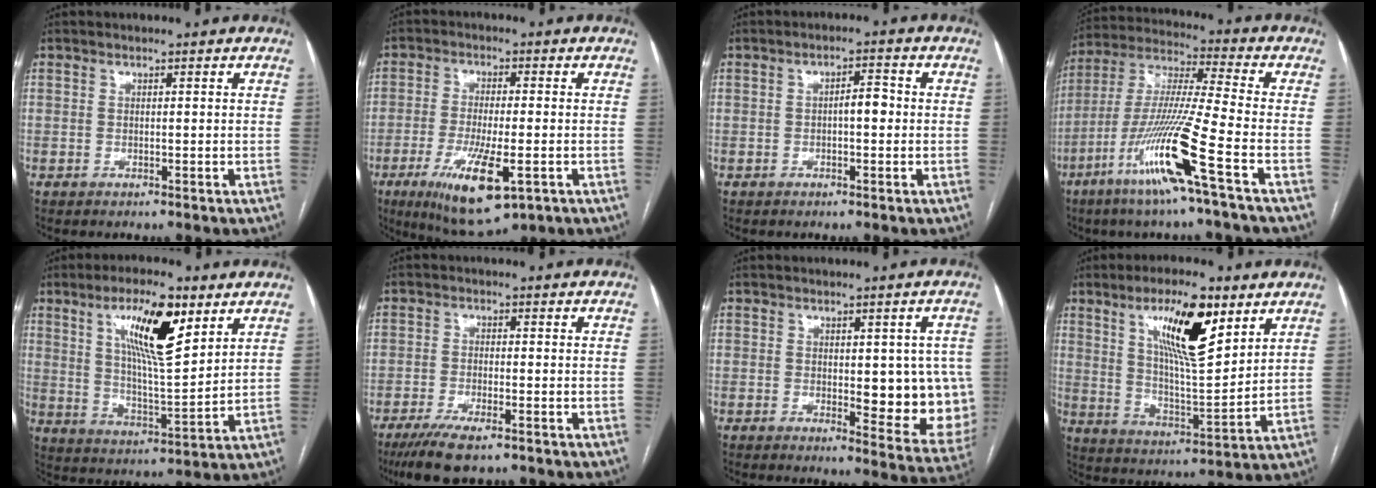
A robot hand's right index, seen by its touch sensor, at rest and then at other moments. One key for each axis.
{"total": 12.0, "fx": -4.9, "fy": 2.8, "fz": 10.6, "tx": -0.194, "ty": -0.030, "tz": -0.075}
{"total": 3.0, "fx": -0.3, "fy": 1.1, "fz": 2.7, "tx": -0.039, "ty": 0.011, "tz": -0.005}
{"total": 15.6, "fx": -7.5, "fy": -1.6, "fz": 13.6, "tx": -0.277, "ty": -0.025, "tz": -0.147}
{"total": 13.0, "fx": 6.4, "fy": 2.6, "fz": 11.1, "tx": -0.197, "ty": 0.001, "tz": 0.113}
{"total": 8.1, "fx": -5.9, "fy": 1.7, "fz": 5.3, "tx": -0.090, "ty": -0.018, "tz": -0.094}
{"total": 11.7, "fx": -0.3, "fy": 4.6, "fz": 10.8, "tx": -0.118, "ty": -0.006, "tz": 0.005}
{"total": 14.1, "fx": 7.3, "fy": 3.1, "fz": 11.7, "tx": -0.204, "ty": 0.000, "tz": 0.129}